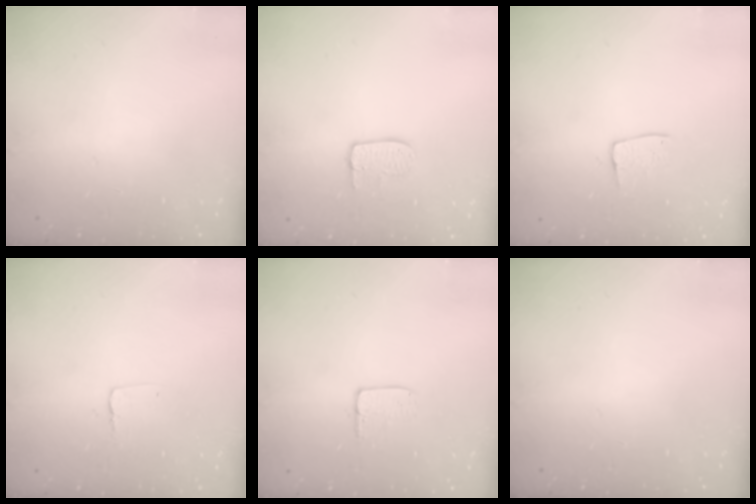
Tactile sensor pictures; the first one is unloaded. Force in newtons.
{"total": 6.7, "press": 6.7, "slide": 0.2}
{"total": 6.1, "press": 6.1, "slide": 0.3}
{"total": 2.9, "press": 2.9, "slide": 0.2}
{"total": 6.1, "press": 6.1, "slide": 0.4}
{"total": 0.0}